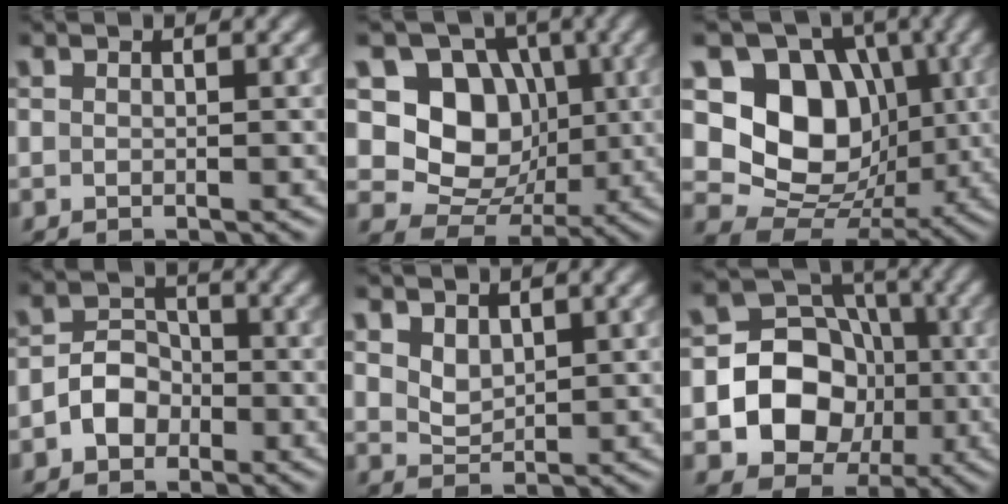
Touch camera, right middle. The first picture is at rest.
{"total": 8.9, "force": [1.5, 7.4, 4.7], "torque": [-0.078, -0.007, 0.007]}
{"total": 10.4, "force": [1.7, 8.2, 6.1], "torque": [-0.104, -0.016, 0.021]}
{"total": 3.2, "force": [-1.4, 2.4, 1.5], "torque": [-0.022, 0.009, -0.026]}
{"total": 2.1, "force": [1.3, 1.2, 1.1], "torque": [-0.023, -0.005, 0.030]}
{"total": 10.6, "force": [-1.8, 9.0, 5.1], "torque": [-0.067, 0.002, -0.059]}